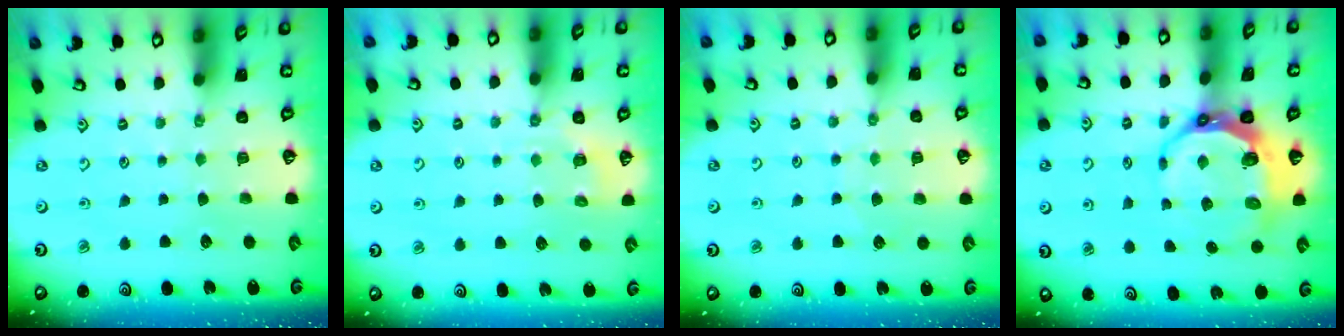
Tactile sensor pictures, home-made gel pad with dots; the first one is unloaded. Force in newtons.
{"total": 2.9, "press": 2.6, "slide": 1.2}
{"total": 5.5, "press": 5.5, "slide": 0.4}
{"total": 10.7, "press": 9.9, "slide": 4.0}